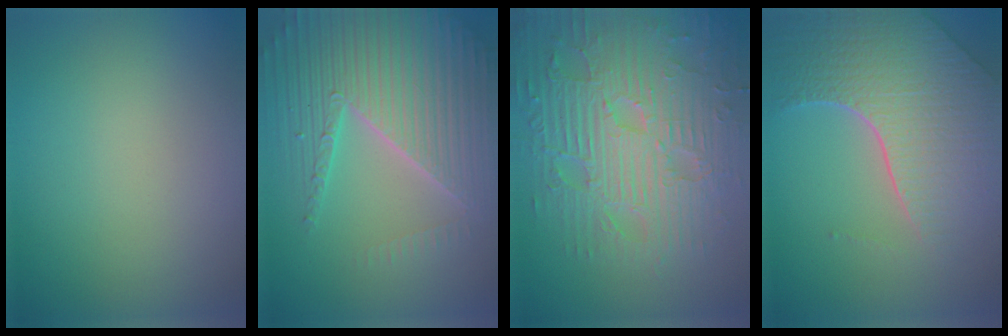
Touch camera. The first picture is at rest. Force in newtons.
{"total": 7.0, "press": 6.8, "slide": 1.7}
{"total": 9.3, "press": 6.8, "slide": 6.3}
{"total": 8.1, "press": 5.7, "slide": 5.7}